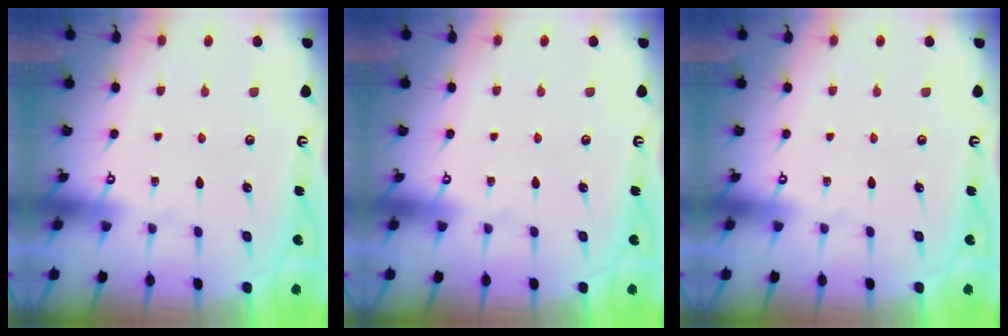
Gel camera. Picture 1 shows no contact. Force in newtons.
{"total": 0.0}
{"total": 0.0}